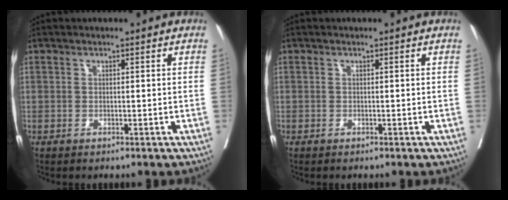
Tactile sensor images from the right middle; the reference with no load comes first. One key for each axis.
{"total": 0.0}